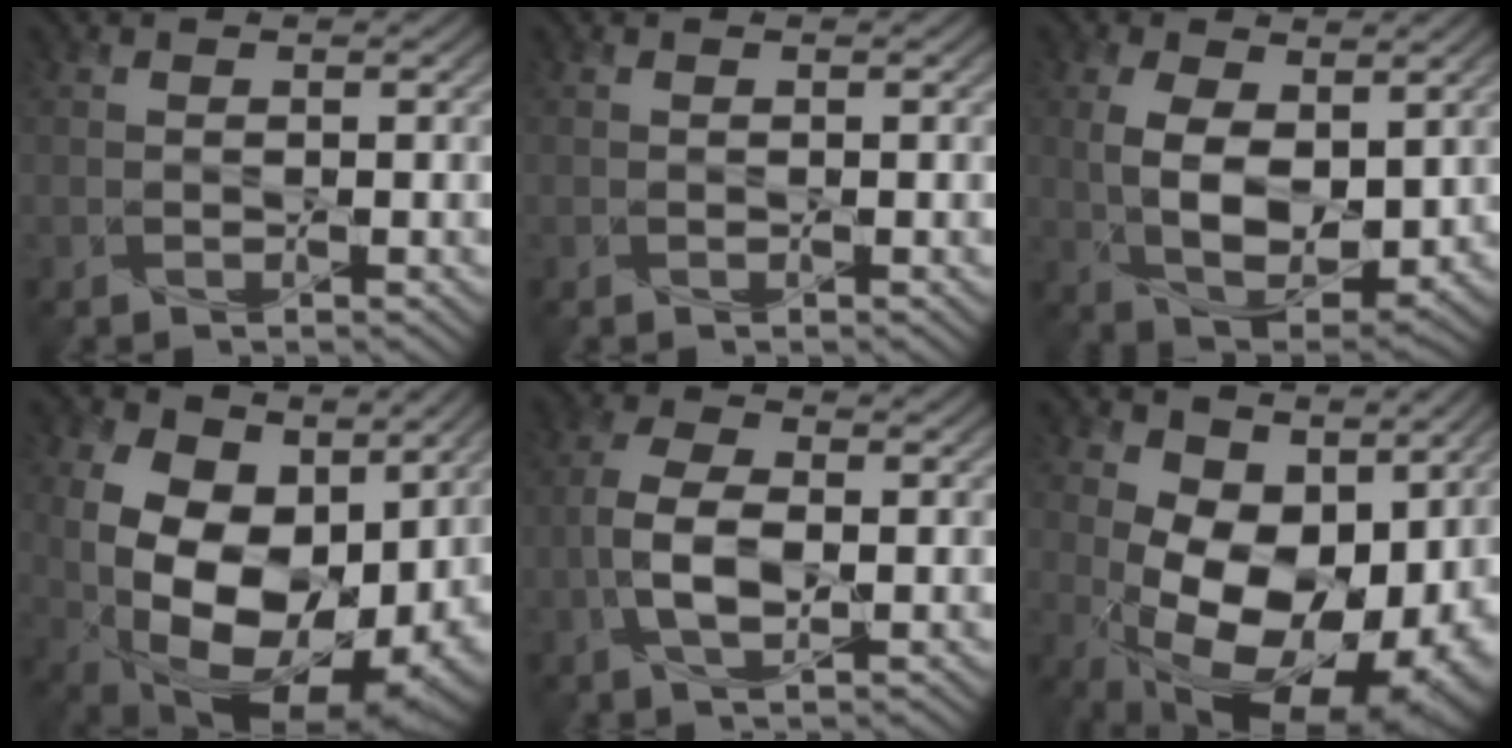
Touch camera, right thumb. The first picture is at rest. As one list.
[{"total": 0.0}, {"total": 8.9, "force": [1.4, 5.1, 7.1], "torque": [-0.157, -0.012, 0.025]}, {"total": 18.9, "force": [1.4, 13.7, 12.9], "torque": [-0.210, -0.016, 0.053]}, {"total": 5.6, "force": [-1.3, 2.8, 4.7], "torque": [-0.113, 0.001, -0.031]}, {"total": 15.9, "force": [0.9, 10.2, 12.1], "torque": [-0.173, -0.023, 0.041]}]